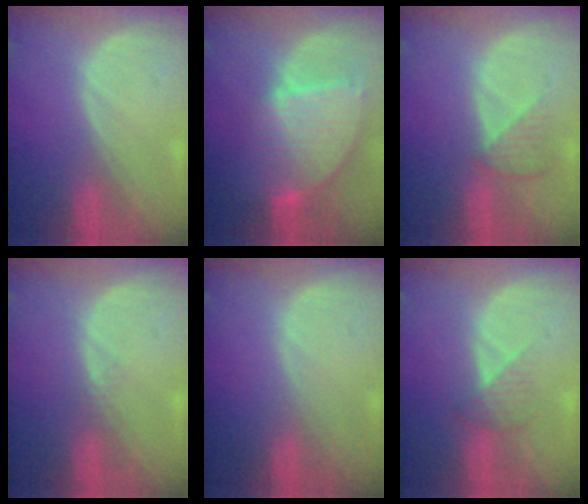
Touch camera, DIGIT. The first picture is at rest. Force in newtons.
{"total": 9.3, "press": 8.0, "slide": 4.7}
{"total": 3.5, "press": 3.4, "slide": 0.9}
{"total": 0.9, "press": 0.8, "slide": 0.4}
{"total": 0.0}
{"total": 3.4, "press": 3.1, "slide": 1.5}